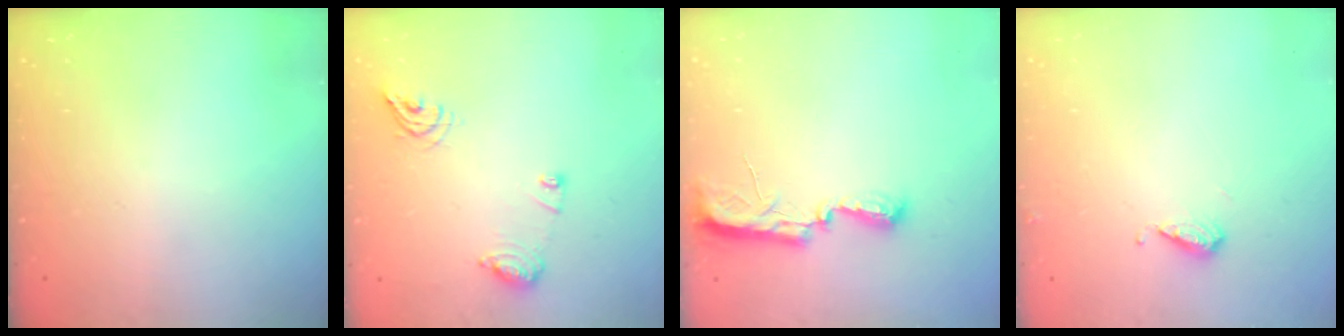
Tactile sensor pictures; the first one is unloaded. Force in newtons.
{"total": 9.0, "press": 9.0, "slide": 0.7}
{"total": 8.1, "press": 8.1, "slide": 1.0}
{"total": 6.2, "press": 6.2, "slide": 0.8}